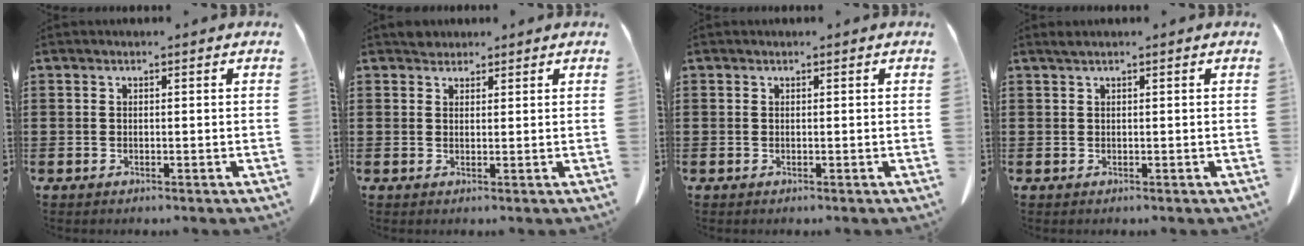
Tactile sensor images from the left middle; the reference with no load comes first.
{"total": 2.0, "force": [1.7, 0.9, 0.2], "torque": [0.000, 0.000, 0.034]}
{"total": 0.0}
{"total": 0.6, "force": [0.4, 0.0, 0.5], "torque": [-0.010, 0.001, 0.007]}